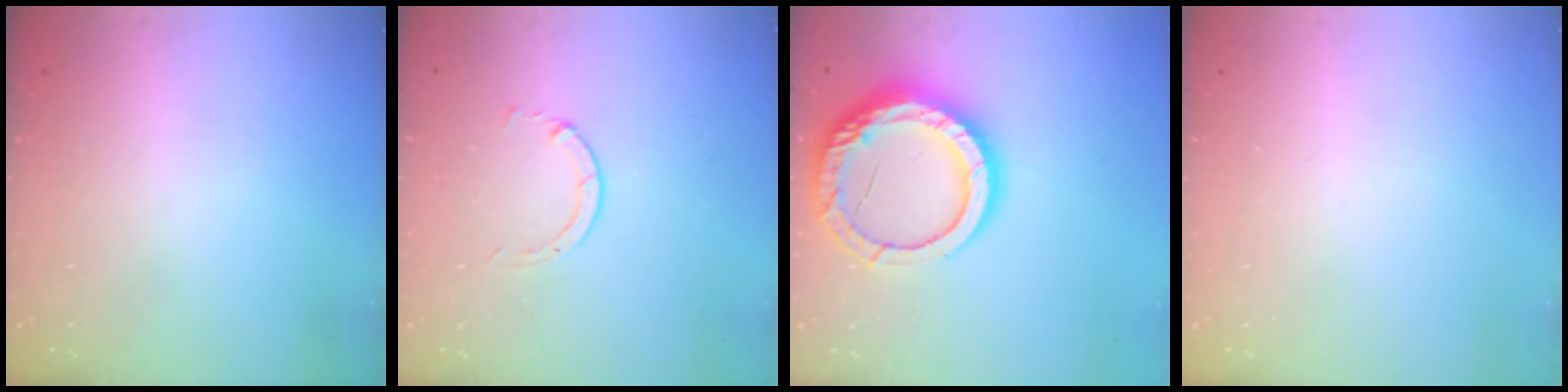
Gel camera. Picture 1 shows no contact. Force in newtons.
{"total": 1.3, "press": 1.2, "slide": 0.3}
{"total": 16.5, "press": 16.5, "slide": 1.2}
{"total": 0.0}